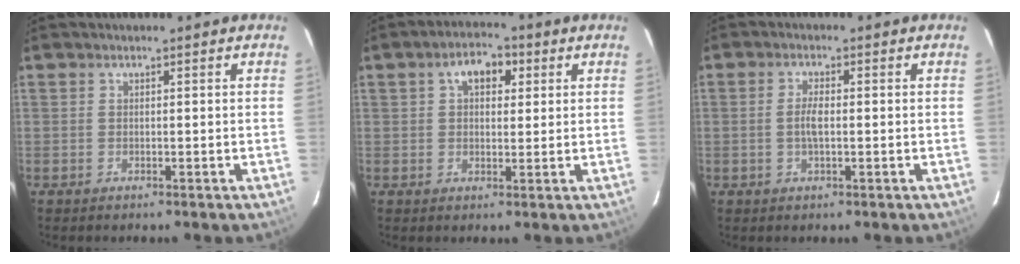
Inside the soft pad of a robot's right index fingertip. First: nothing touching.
{"total": 5.8, "force": [2.1, 3.6, 4.1], "torque": [-0.063, 0.023, 0.034]}
{"total": 3.0, "force": [-0.2, 1.0, 2.8], "torque": [-0.056, 0.002, -0.003]}